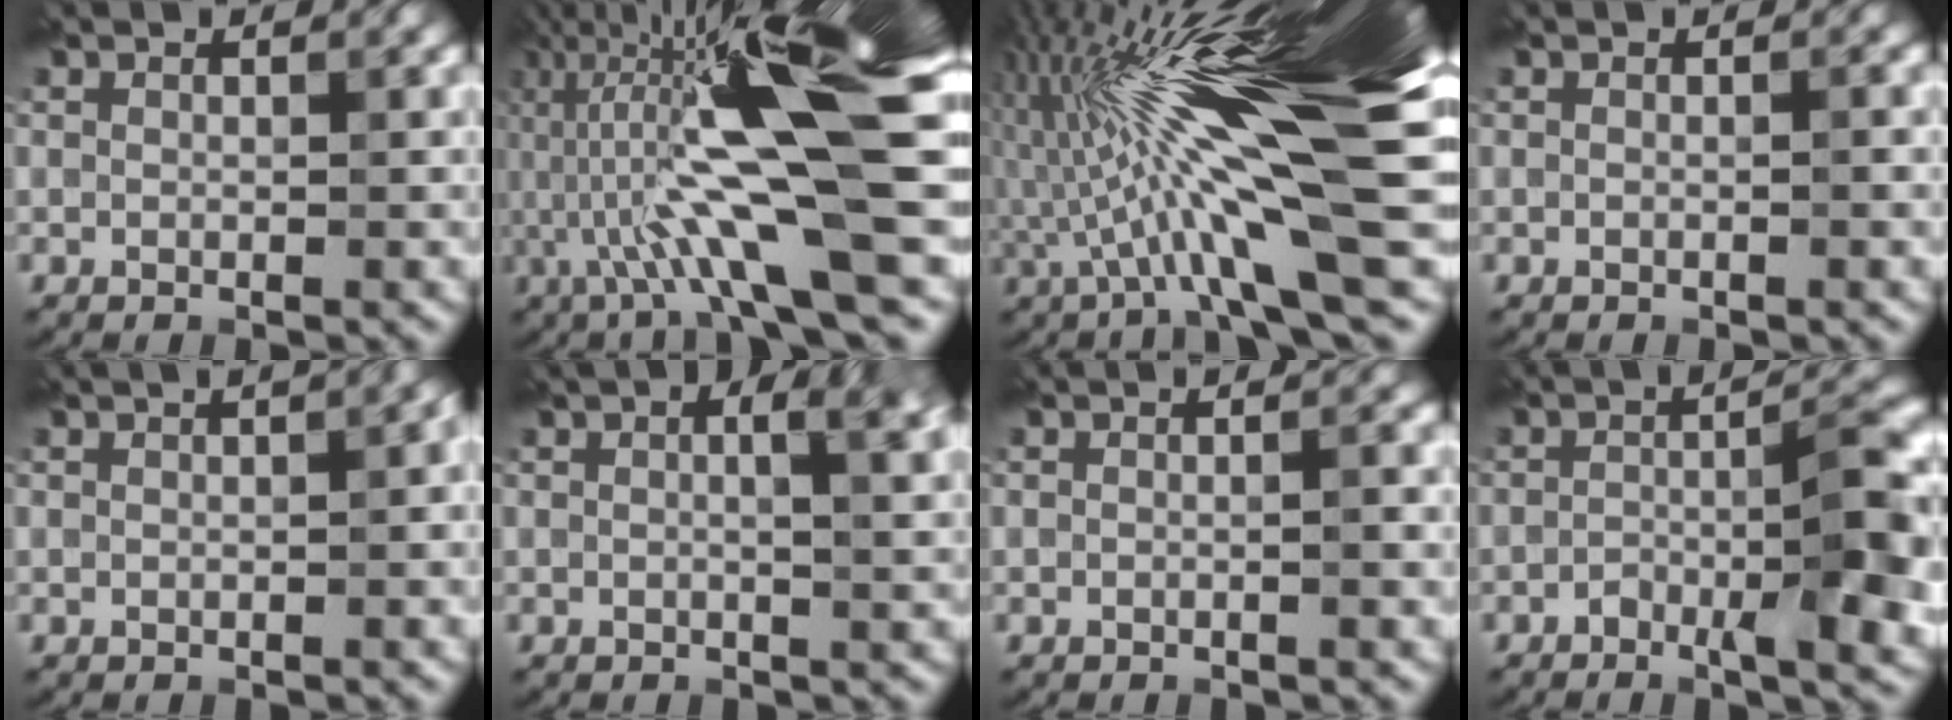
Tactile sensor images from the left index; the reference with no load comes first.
{"total": 14.5, "force": [0.2, 2.6, 14.2], "torque": [-0.242, 0.022, 0.001]}
{"total": 14.7, "force": [-1.3, 2.6, 14.4], "torque": [-0.243, 0.027, -0.011]}
{"total": 0.7, "force": [-0.2, 0.1, 0.6], "torque": [-0.010, -0.003, -0.007]}
{"total": 3.2, "force": [0.6, 1.4, 2.8], "torque": [-0.015, 0.018, 0.007]}
{"total": 7.9, "force": [2.9, 3.7, 6.4], "torque": [-0.037, 0.035, 0.004]}
{"total": 1.4, "force": [-0.2, 0.4, 1.3], "torque": [-0.008, -0.003, -0.008]}
{"total": 6.8, "force": [-2.6, 1.9, 5.9], "torque": [-0.093, 0.009, -0.048]}